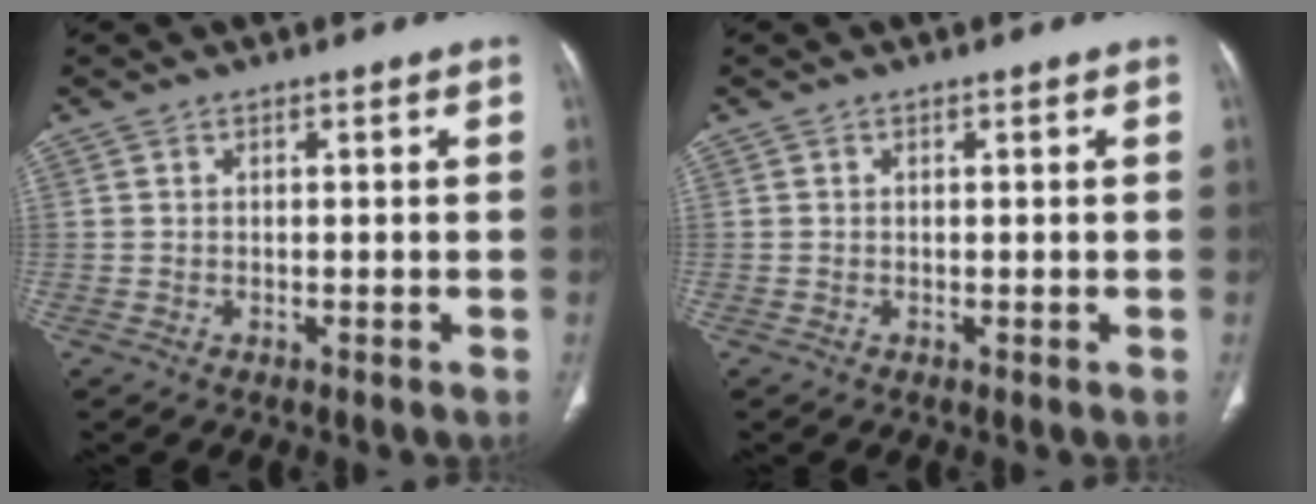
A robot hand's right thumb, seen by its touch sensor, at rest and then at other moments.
{"total": 0.0}